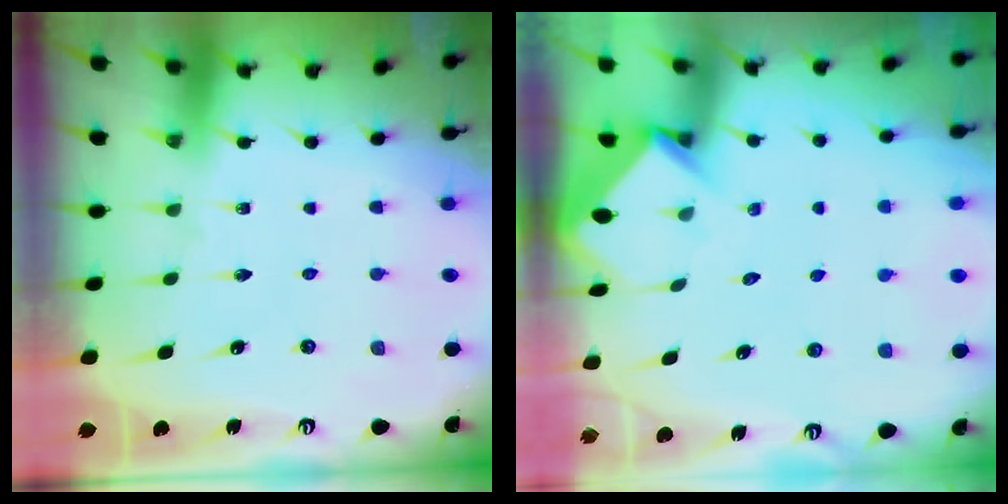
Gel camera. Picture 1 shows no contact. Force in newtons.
{"total": 3.7, "press": 3.7, "slide": 0.2}